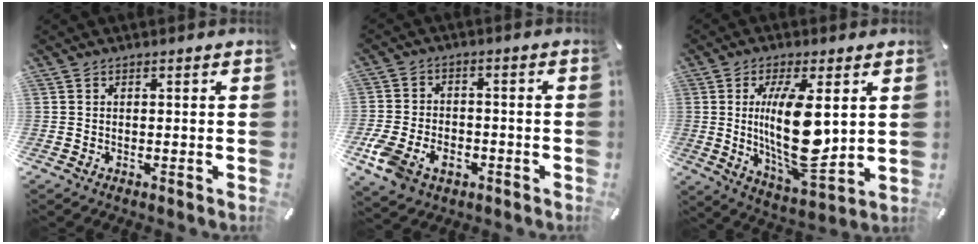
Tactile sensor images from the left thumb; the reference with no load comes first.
{"total": 8.7, "force": [-3.8, 6.4, 4.6], "torque": [-0.117, 0.014, -0.073]}
{"total": 17.1, "force": [2.4, 6.2, 15.8], "torque": [-0.317, -0.031, 0.031]}